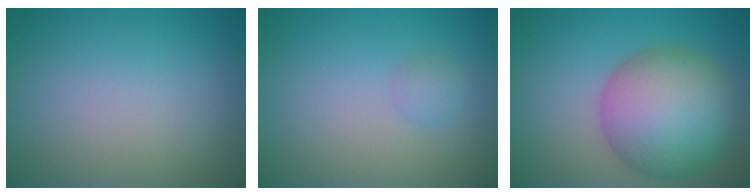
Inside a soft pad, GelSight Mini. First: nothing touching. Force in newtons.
{"total": 1.1, "press": 1.1, "slide": 0.1}
{"total": 10.5, "press": 10.5, "slide": 0.3}